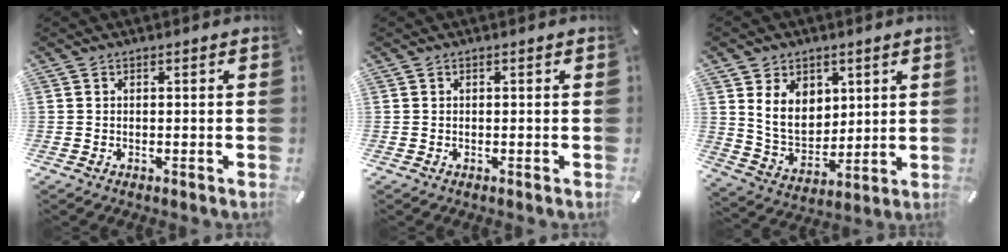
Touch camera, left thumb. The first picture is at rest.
{"total": 0.0}
{"total": 10.8, "force": [4.3, 8.7, 4.7], "torque": [-0.101, -0.018, 0.081]}